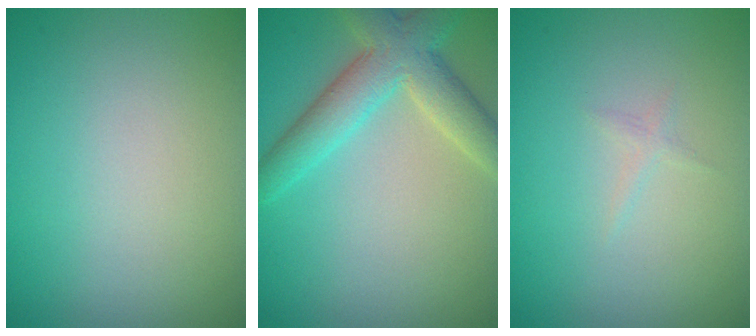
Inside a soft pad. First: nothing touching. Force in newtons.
{"total": 5.5, "press": 5.4, "slide": 0.4}
{"total": 0.5, "press": 0.5, "slide": 0.0}